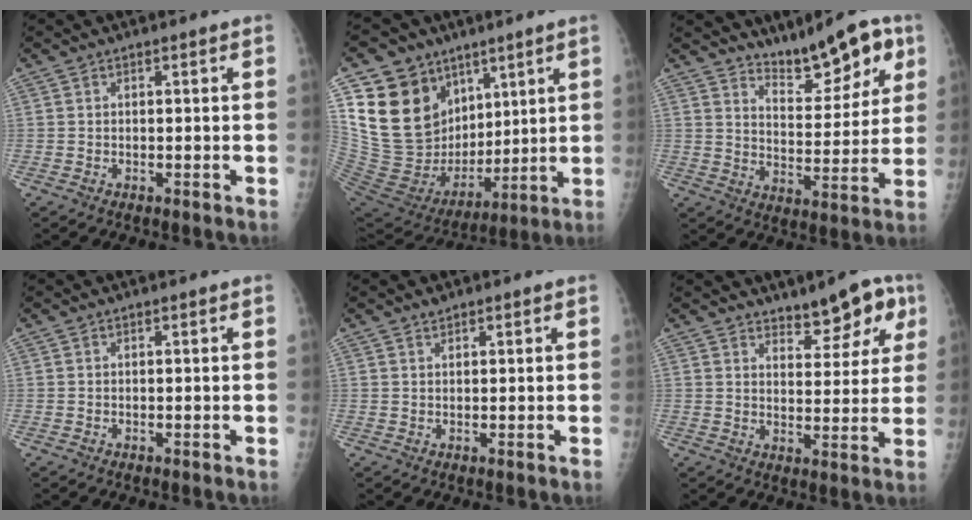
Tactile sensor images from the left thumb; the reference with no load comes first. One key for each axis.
{"total": 22.9, "fx": 9.8, "fy": 17.3, "fz": 11.5, "tx": -0.194, "ty": -0.018, "tz": 0.206}
{"total": 12.0, "fx": 8.3, "fy": 4.3, "fz": 7.5, "tx": -0.079, "ty": -0.044, "tz": 0.136}
{"total": 0.0}
{"total": 0.8, "fx": 0.7, "fy": 0.4, "fz": 0.1, "tx": 0.006, "ty": -0.005, "tz": 0.011}
{"total": 8.6, "fx": 5.5, "fy": 3.8, "fz": 5.4, "tx": -0.037, "ty": -0.026, "tz": 0.077}